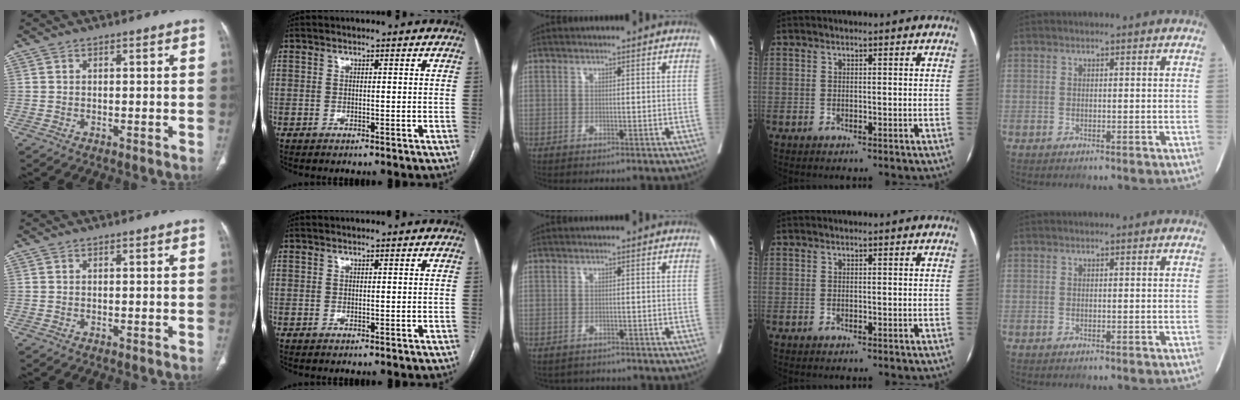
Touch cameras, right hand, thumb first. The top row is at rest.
{"middle": {"total": 2.4, "force": [-2.0, 1.3, 0.2], "torque": [-0.007, -0.001, -0.027]}}